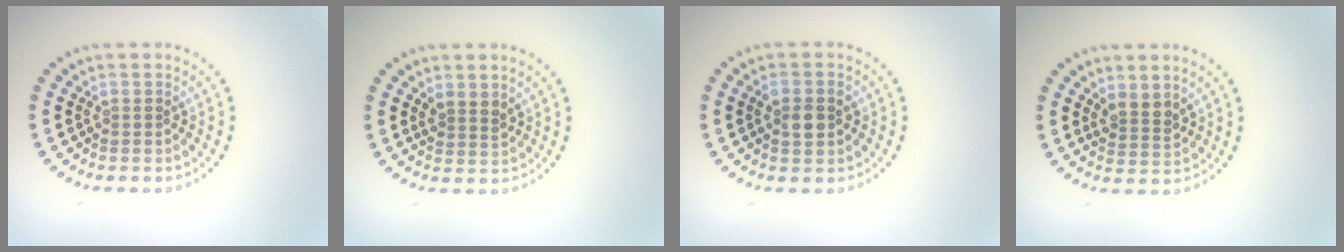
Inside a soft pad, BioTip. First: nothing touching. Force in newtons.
{"total": 1.6, "press": 1.2, "slide": 1.0}
{"total": 2.5, "press": 2.5, "slide": 0.3}
{"total": 2.1, "press": 1.7, "slide": 1.2}